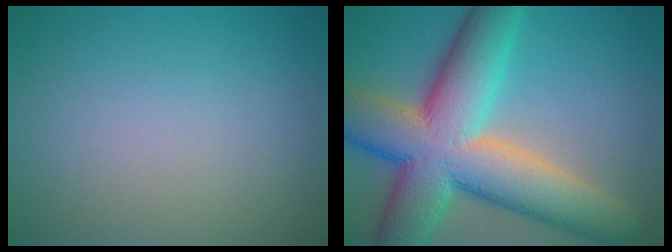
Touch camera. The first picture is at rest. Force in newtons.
{"total": 14.2, "press": 14.1, "slide": 0.8}